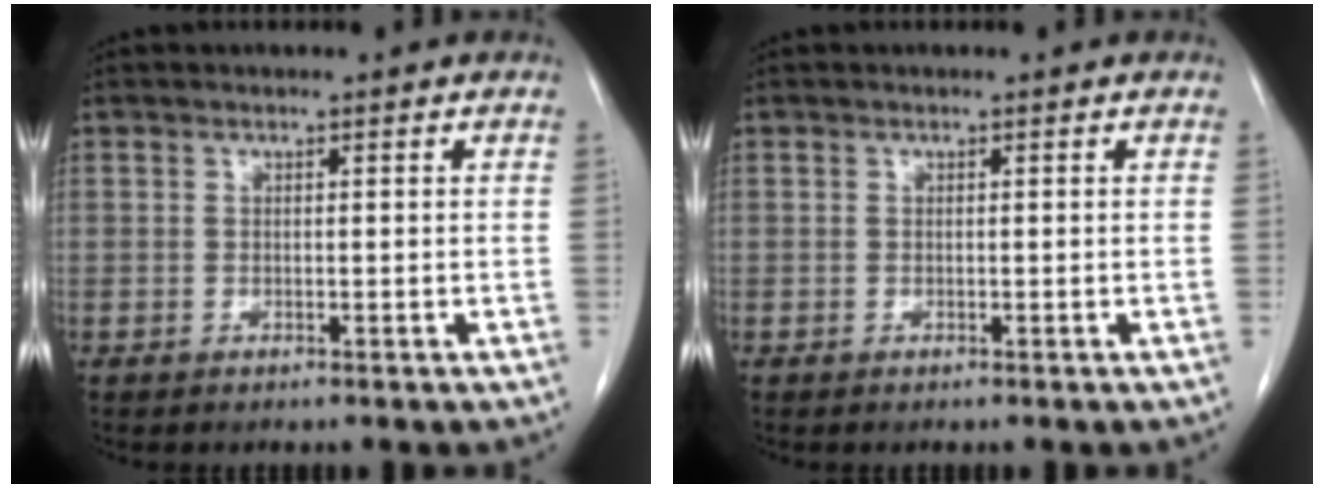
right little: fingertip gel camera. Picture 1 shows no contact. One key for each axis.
{"total": 0.0}